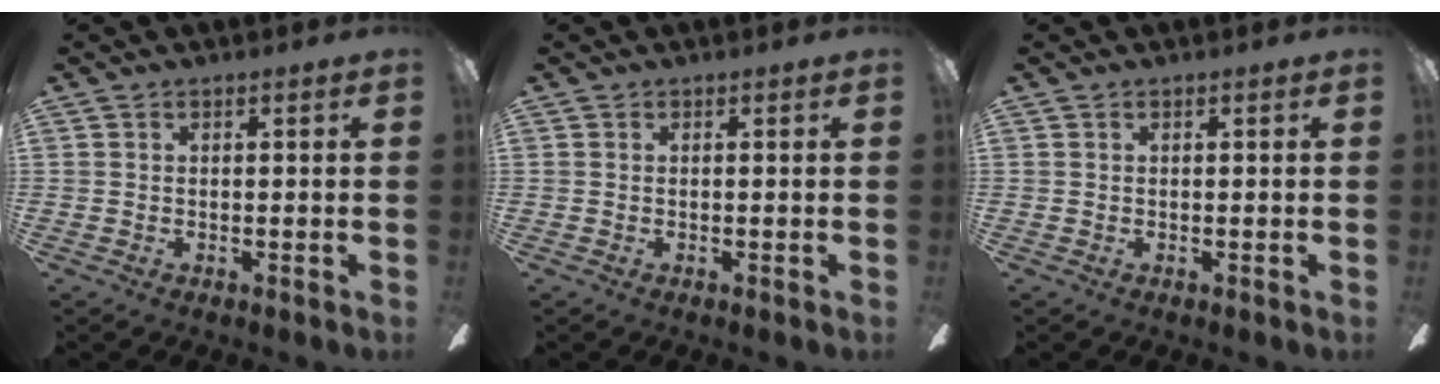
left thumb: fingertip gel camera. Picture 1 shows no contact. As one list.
[{"total": 0.0}, {"total": 0.0}]